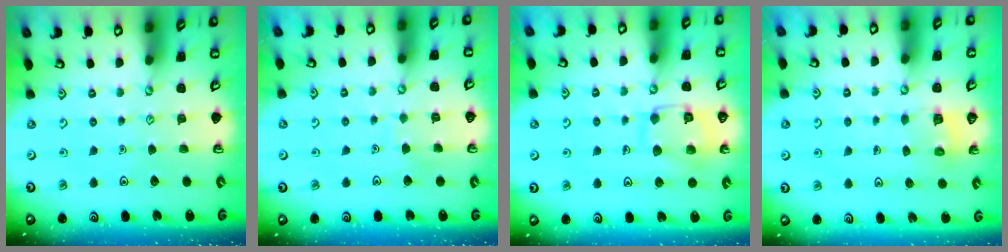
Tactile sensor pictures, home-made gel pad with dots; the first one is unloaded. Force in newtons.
{"total": 3.0, "press": 3.0, "slide": 0.1}
{"total": 12.5, "press": 12.5, "slide": 1.0}
{"total": 3.2, "press": 3.2, "slide": 0.2}